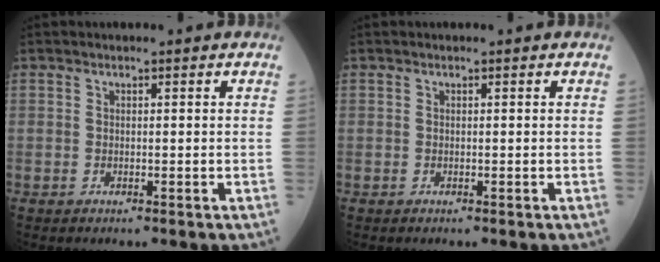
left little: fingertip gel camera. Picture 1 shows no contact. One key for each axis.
{"total": 0.0}